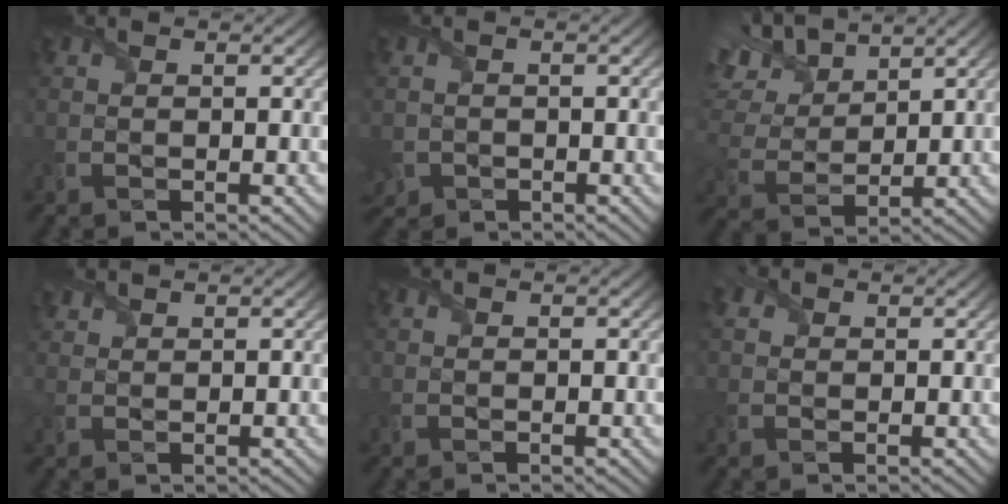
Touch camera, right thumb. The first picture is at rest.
{"total": 2.3, "force": [-1.1, 2.0, 0.5], "torque": [-0.022, -0.018, -0.026]}
{"total": 11.4, "force": [7.8, 4.9, 6.7], "torque": [-0.190, 0.036, 0.133]}
{"total": 1.5, "force": [1.4, 0.4, 0.3], "torque": [-0.012, 0.003, 0.035]}
{"total": 0.0}
{"total": 2.1, "force": [1.0, 1.6, 1.0], "torque": [-0.029, 0.007, 0.017]}